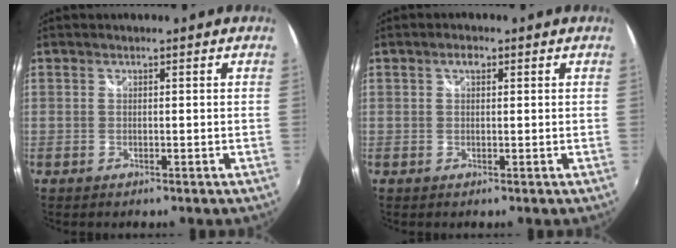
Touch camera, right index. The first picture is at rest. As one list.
[{"total": 1.6, "force": [0.7, 1.0, 1.2], "torque": [-0.019, 0.006, 0.010]}]